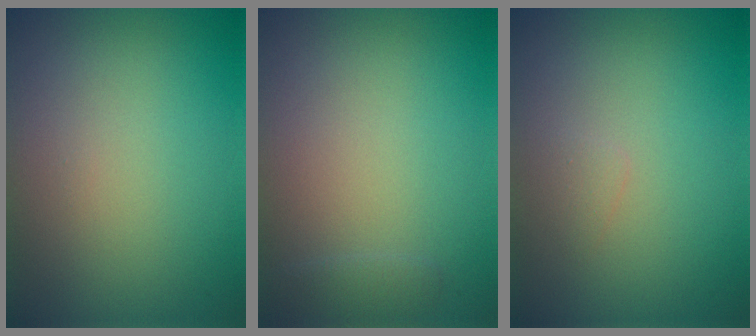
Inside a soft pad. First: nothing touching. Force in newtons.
{"total": 0.8, "press": 0.8, "slide": 0.1}
{"total": 0.7, "press": 0.7, "slide": 0.0}